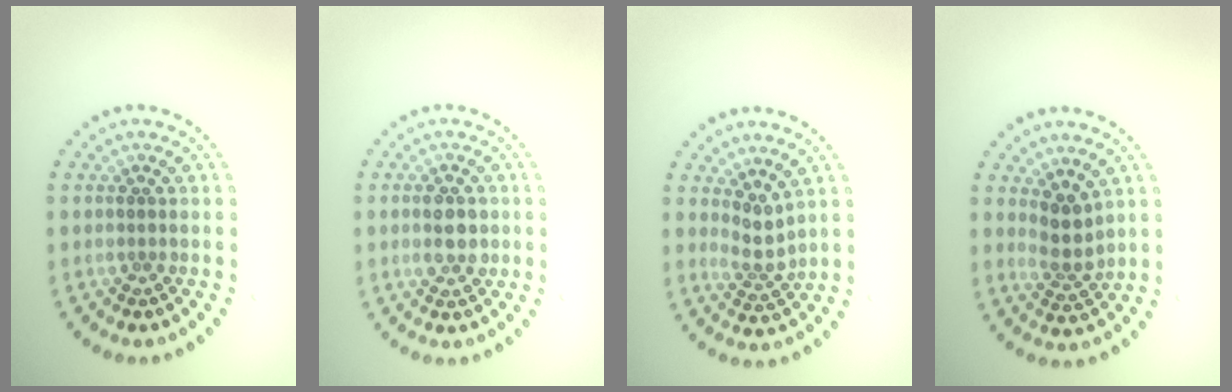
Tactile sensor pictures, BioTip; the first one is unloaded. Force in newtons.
{"total": 2.9, "press": 2.9, "slide": 0.1}
{"total": 2.2, "press": 1.5, "slide": 1.6}
{"total": 2.5, "press": 2.0, "slide": 1.5}